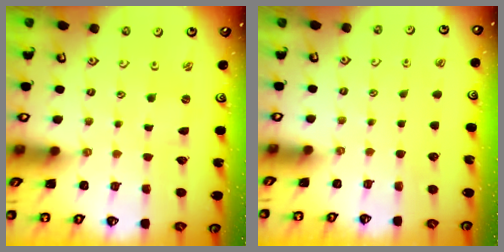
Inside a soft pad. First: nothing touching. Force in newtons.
{"total": 0.0}